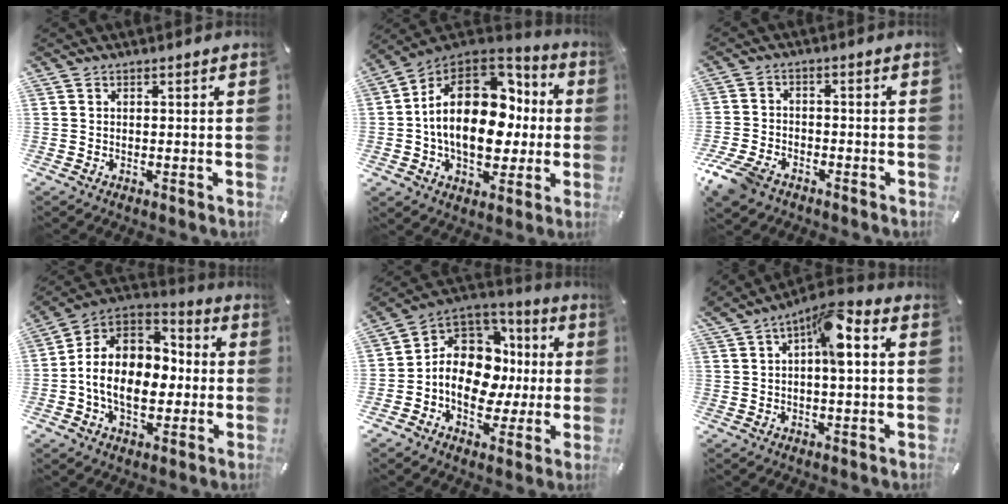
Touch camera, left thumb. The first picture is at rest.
{"total": 23.2, "force": [1.2, 15.7, 17.1], "torque": [-0.285, 0.002, 0.025]}
{"total": 6.8, "force": [-4.9, 3.8, 2.8], "torque": [-0.069, 0.019, -0.096]}
{"total": 14.7, "force": [-3.2, 11.0, 9.3], "torque": [-0.188, 0.018, -0.061]}
{"total": 14.7, "force": [-0.4, 11.9, 8.6], "torque": [-0.160, -0.013, -0.002]}
{"total": 9.8, "force": [2.9, 3.6, 8.6], "torque": [-0.132, -0.001, 0.045]}